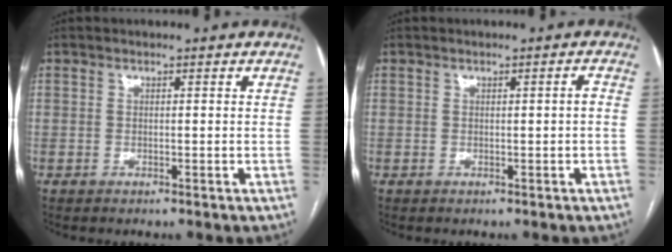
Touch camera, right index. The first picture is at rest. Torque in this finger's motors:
{"motor_torque": [0.20, -0.05, 0.05, 0.02]}